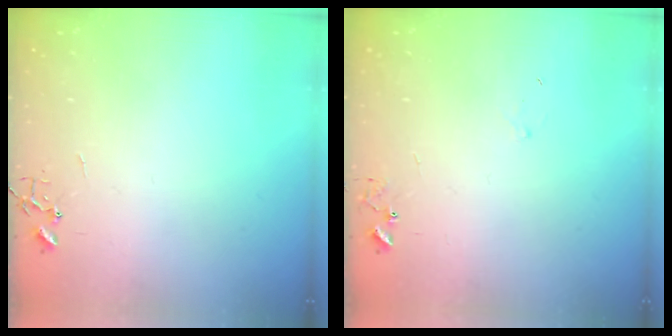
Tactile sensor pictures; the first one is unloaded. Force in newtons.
{"total": 7.4, "press": 7.4, "slide": 0.5}